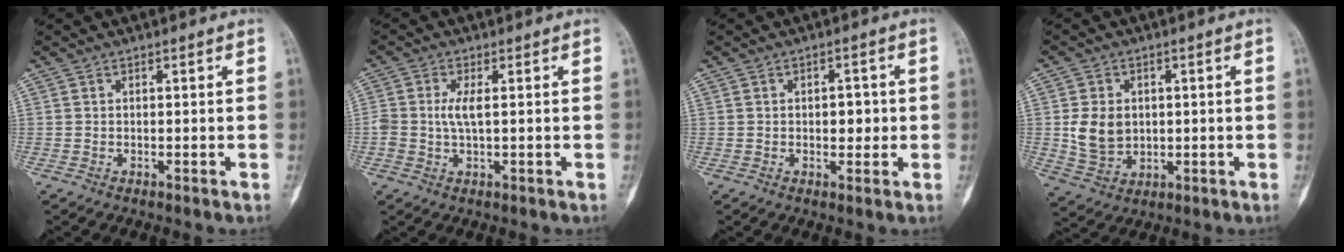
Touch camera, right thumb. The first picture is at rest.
{"total": 3.2, "force": [0.2, 1.1, 3.0], "torque": [-0.080, 0.005, 0.005]}
{"total": 3.5, "force": [-0.1, 2.2, 2.7], "torque": [-0.022, 0.003, -0.001]}
{"total": 7.7, "force": [0.6, 6.0, 4.7], "torque": [-0.070, -0.006, 0.023]}